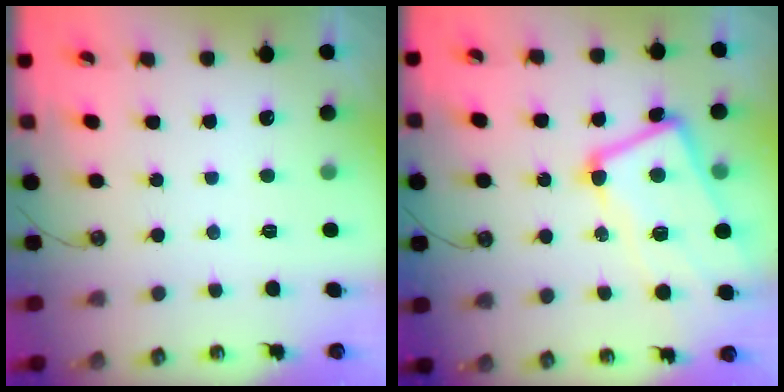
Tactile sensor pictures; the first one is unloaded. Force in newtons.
{"total": 8.4, "press": 8.3, "slide": 1.6}